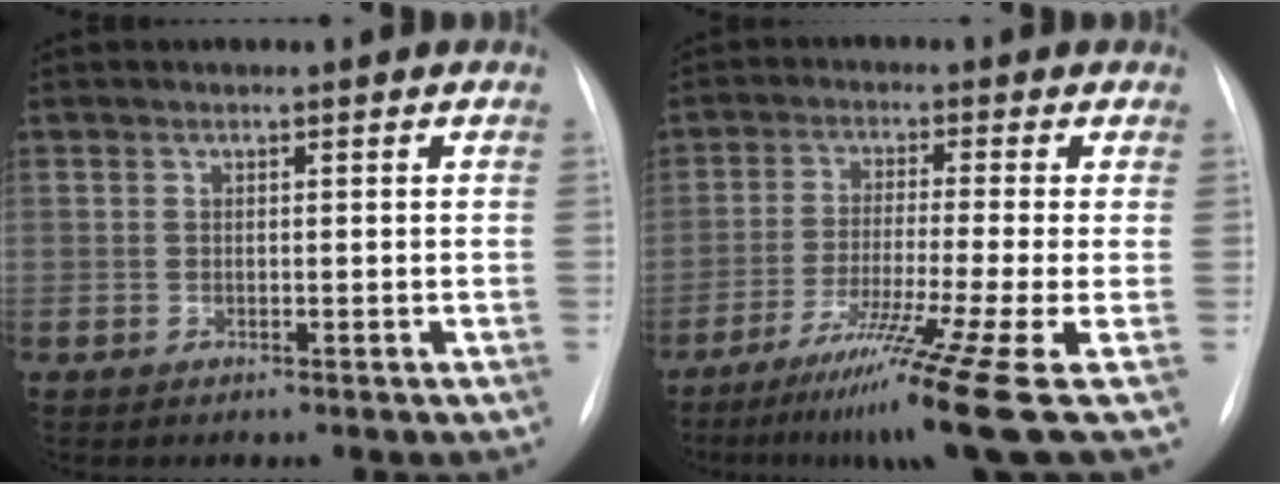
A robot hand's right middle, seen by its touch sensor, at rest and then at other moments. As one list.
[{"total": 13.1, "force": [-7.5, -2.9, 10.3], "torque": [-0.167, -0.042, -0.125]}]